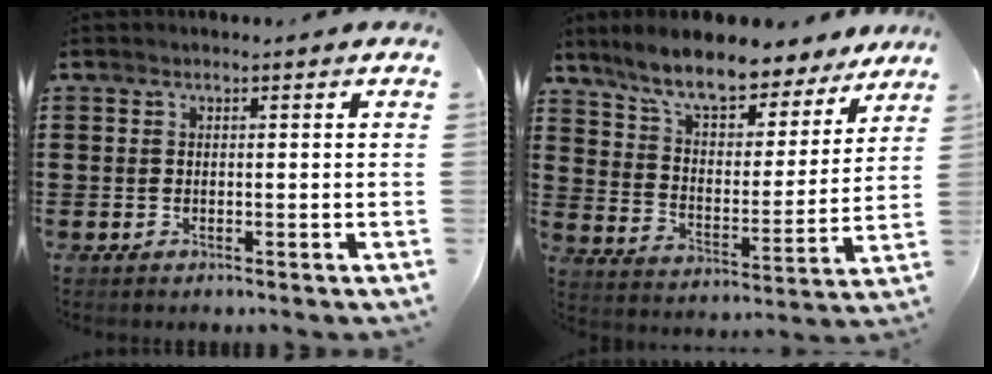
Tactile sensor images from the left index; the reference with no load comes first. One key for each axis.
{"total": 9.7, "fx": 8.4, "fy": 2.0, "fz": 4.5, "tx": -0.114, "ty": -0.046, "tz": 0.146}